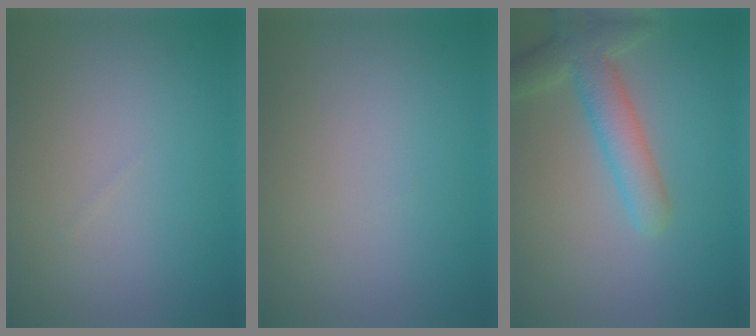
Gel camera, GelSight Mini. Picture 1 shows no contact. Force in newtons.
{"total": 0.0}
{"total": 4.8, "press": 4.8, "slide": 0.4}